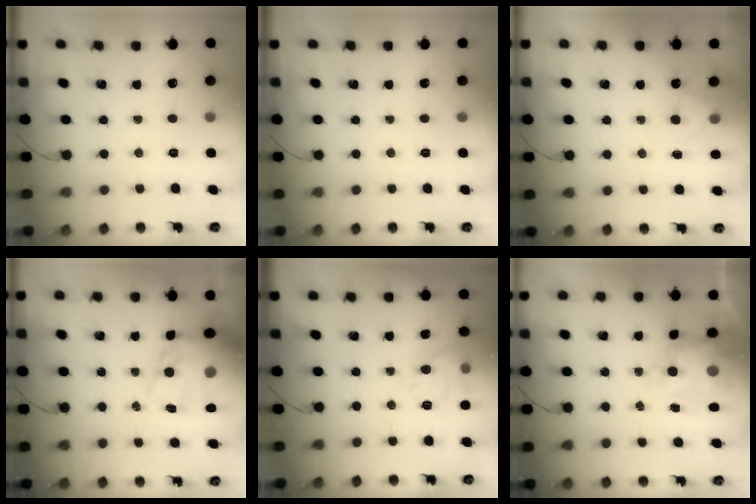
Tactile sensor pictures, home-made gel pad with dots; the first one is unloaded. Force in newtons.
{"total": 0.0}
{"total": 3.9, "press": 3.6, "slide": 1.3}
{"total": 15.5, "press": 15.1, "slide": 3.6}
{"total": 10.8, "press": 10.8, "slide": 0.4}
{"total": 7.6, "press": 7.4, "slide": 1.7}